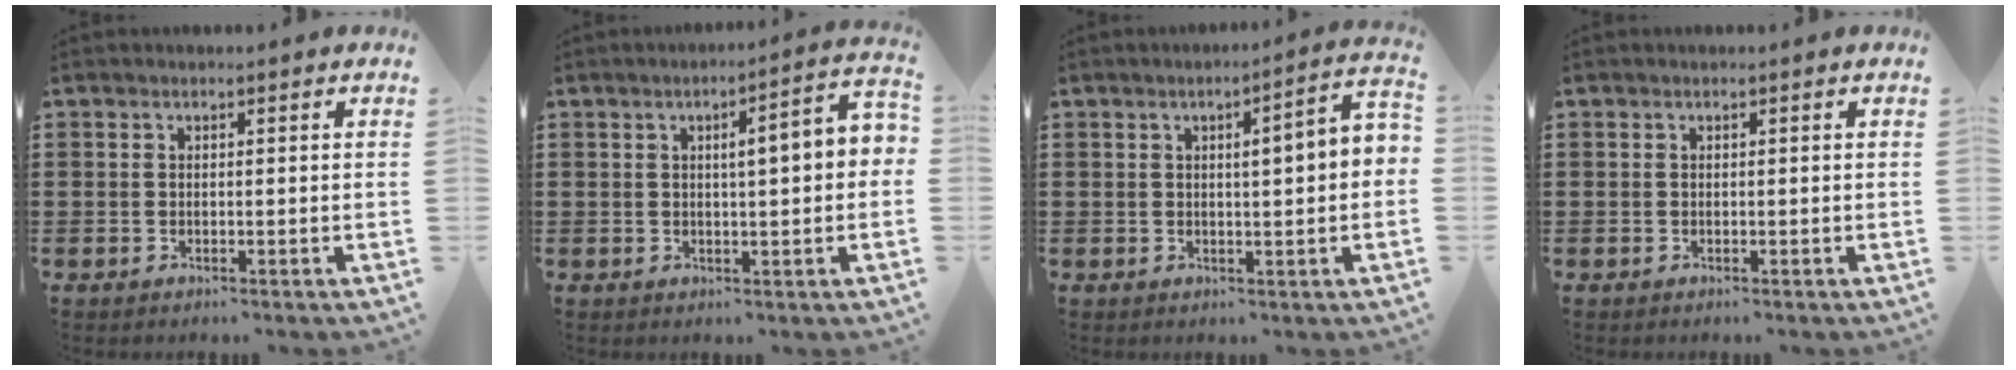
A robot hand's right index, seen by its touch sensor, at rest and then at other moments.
{"total": 4.3, "force": [0.4, 0.6, 4.2], "torque": [-0.071, -0.002, -0.002]}
{"total": 3.1, "force": [-0.1, 0.0, 3.1], "torque": [-0.049, -0.007, -0.008]}
{"total": 0.0}